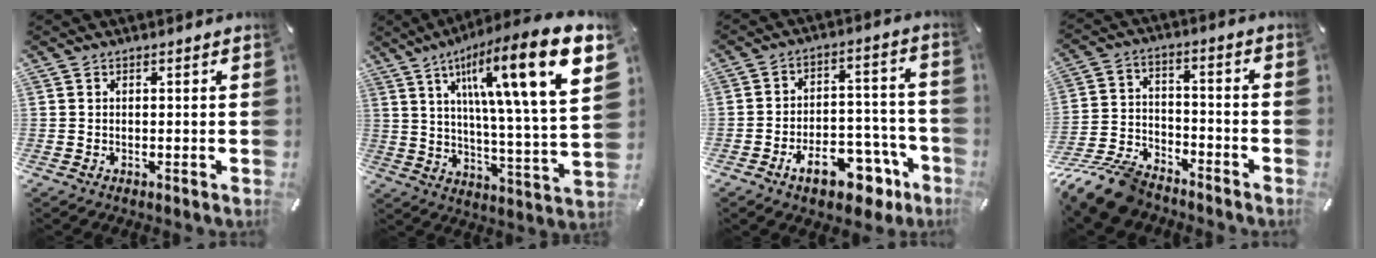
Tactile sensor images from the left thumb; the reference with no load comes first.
{"total": 22.4, "force": [11.2, 4.4, 18.9], "torque": [-0.293, -0.065, 0.163]}
{"total": 14.4, "force": [-8.4, 7.1, 9.3], "torque": [-0.113, 0.062, -0.128]}
{"total": 13.3, "force": [-10.9, 5.0, 5.7], "torque": [-0.106, 0.055, -0.205]}